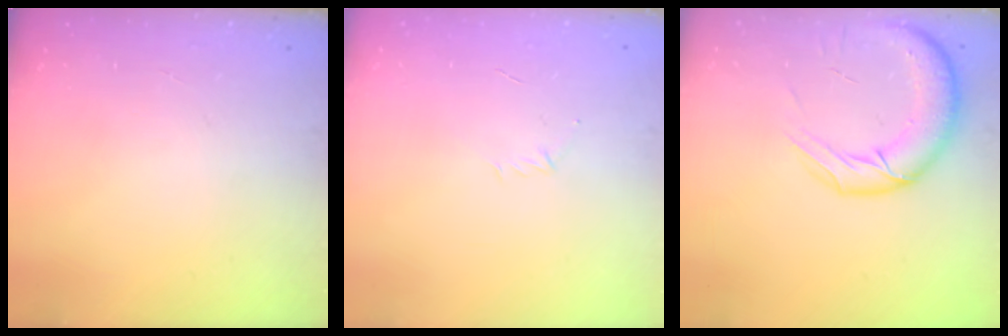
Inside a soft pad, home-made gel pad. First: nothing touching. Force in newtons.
{"total": 2.9, "press": 2.8, "slide": 0.7}
{"total": 15.3, "press": 14.8, "slide": 3.8}